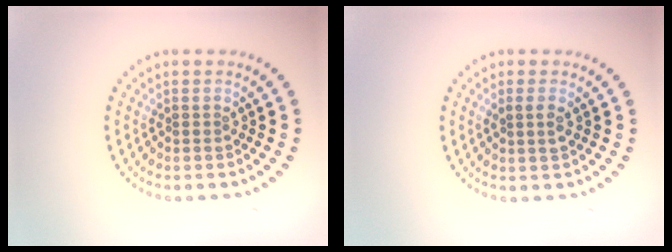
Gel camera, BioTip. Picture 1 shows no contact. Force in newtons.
{"total": 1.3, "press": 1.2, "slide": 0.4}